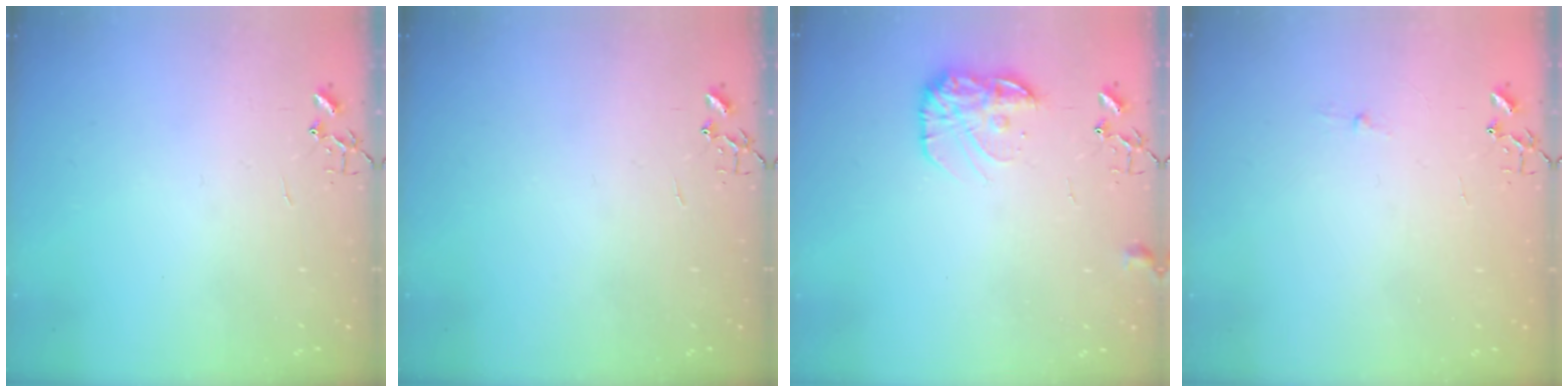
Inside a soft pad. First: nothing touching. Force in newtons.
{"total": 0.0}
{"total": 11.9, "press": 11.9, "slide": 0.4}
{"total": 2.6, "press": 2.5, "slide": 0.4}